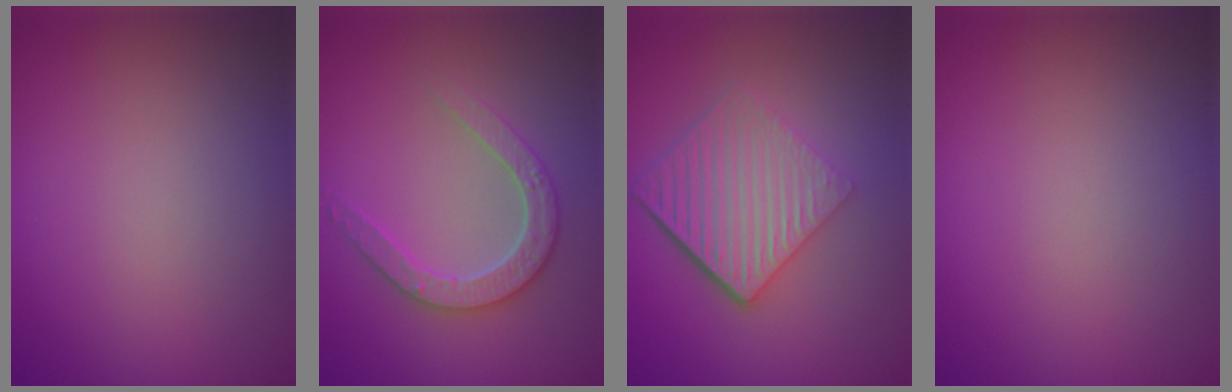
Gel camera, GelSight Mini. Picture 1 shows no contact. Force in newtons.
{"total": 3.0, "press": 2.9, "slide": 0.6}
{"total": 6.7, "press": 4.4, "slide": 5.1}
{"total": 0.0}